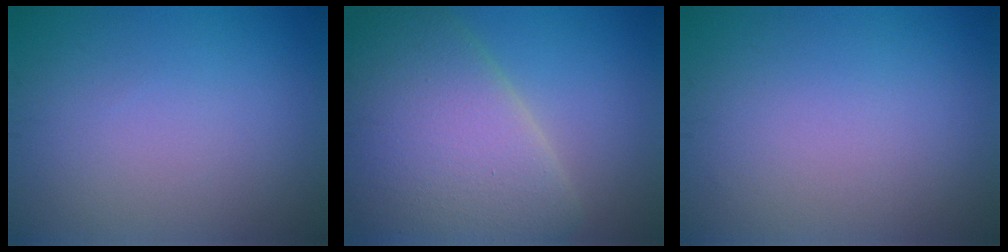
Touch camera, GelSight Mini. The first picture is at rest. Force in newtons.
{"total": 11.4, "press": 11.4, "slide": 0.5}
{"total": 0.0}